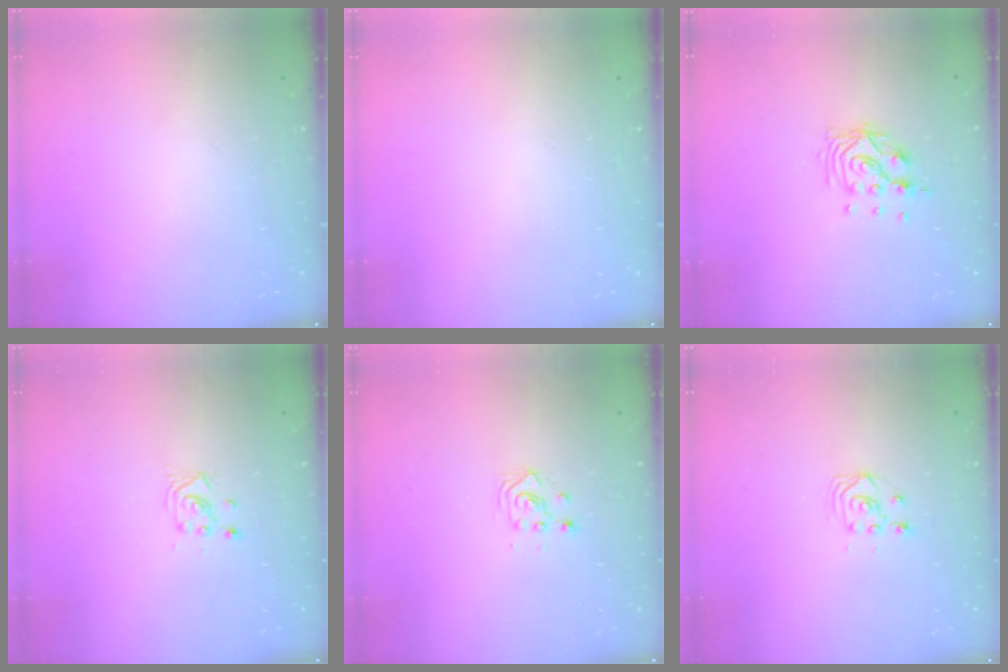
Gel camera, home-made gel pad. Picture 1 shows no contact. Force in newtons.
{"total": 0.0}
{"total": 9.8, "press": 9.8, "slide": 0.7}
{"total": 3.0, "press": 2.9, "slide": 0.5}
{"total": 2.9, "press": 2.9, "slide": 0.1}
{"total": 3.4, "press": 3.3, "slide": 0.3}